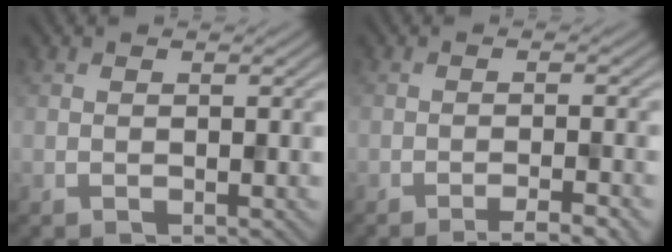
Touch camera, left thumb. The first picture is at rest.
{"total": 5.1, "force": [-3.3, 0.8, 3.7], "torque": [-0.050, 0.013, -0.056]}